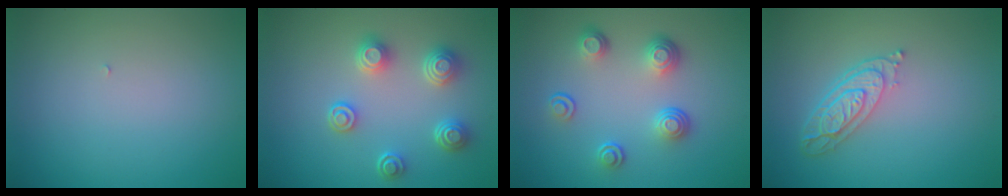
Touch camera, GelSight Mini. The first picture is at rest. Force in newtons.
{"total": 3.8, "press": 3.3, "slide": 2.0}
{"total": 3.8, "press": 2.8, "slide": 2.6}
{"total": 3.9, "press": 3.0, "slide": 2.5}